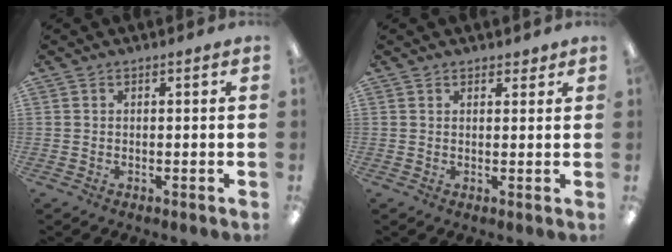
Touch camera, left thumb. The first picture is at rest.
{"total": 1.9, "force": [1.6, 1.0, 0.2], "torque": [0.003, -0.002, 0.029]}